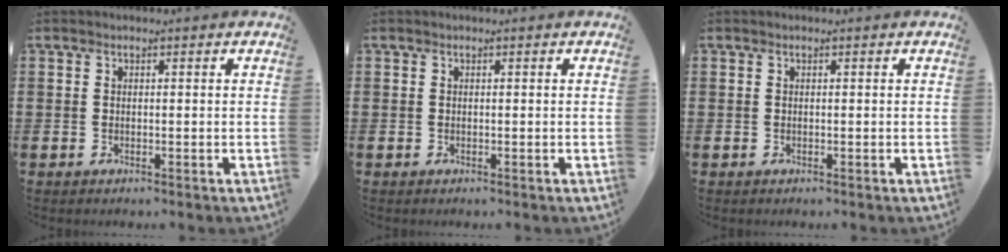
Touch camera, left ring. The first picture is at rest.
{"total": 0.0}
{"total": 0.0}